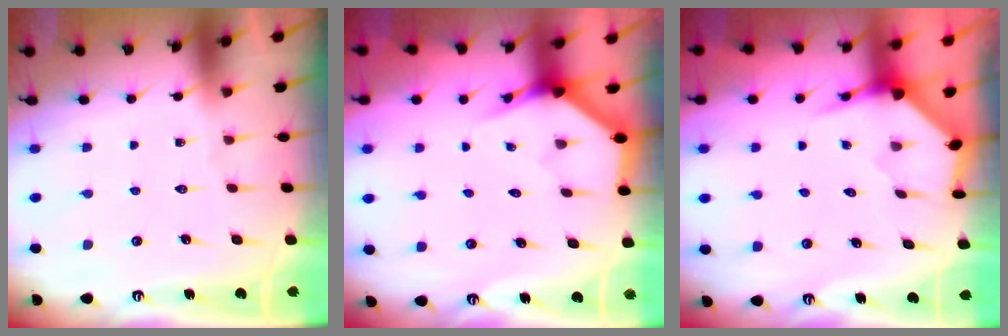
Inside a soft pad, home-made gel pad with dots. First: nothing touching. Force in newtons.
{"total": 3.8, "press": 3.8, "slide": 0.4}
{"total": 3.9, "press": 3.9, "slide": 0.3}